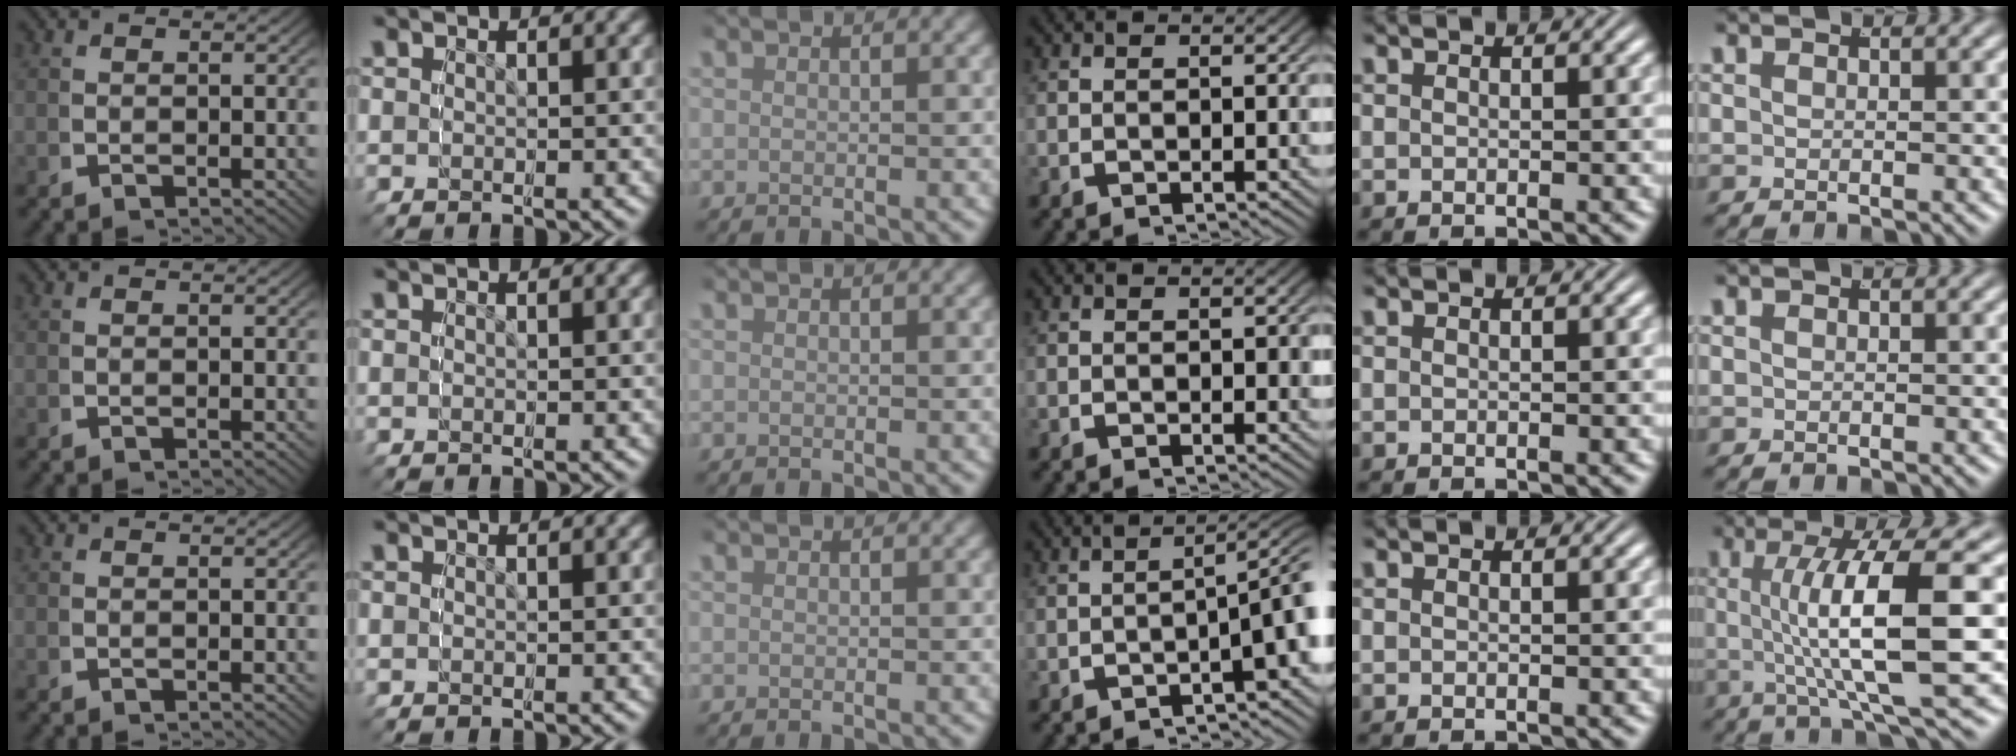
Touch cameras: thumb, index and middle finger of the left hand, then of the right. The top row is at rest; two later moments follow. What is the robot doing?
{"motion": "grasp_and_lifting", "object": "bottle"}